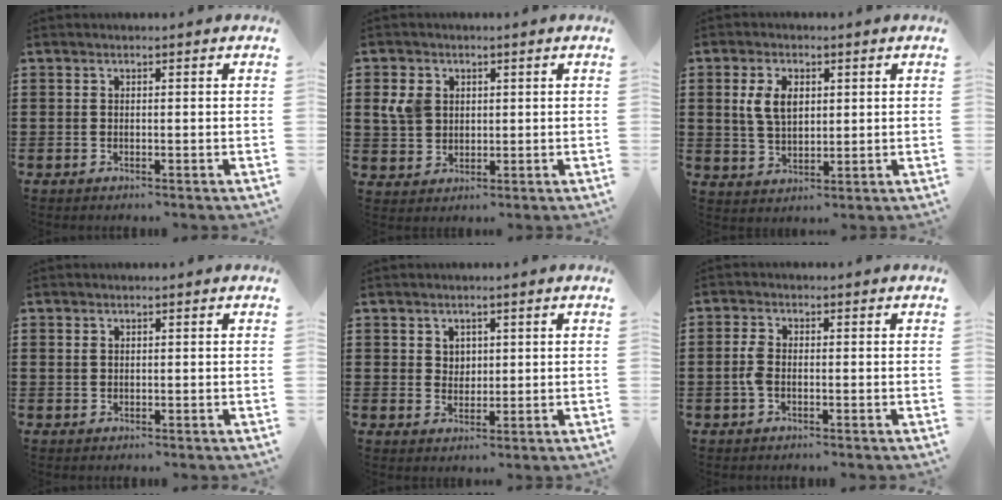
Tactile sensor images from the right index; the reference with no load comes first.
{"total": 4.8, "force": [1.1, 4.1, 2.4], "torque": [-0.077, 0.009, 0.016]}
{"total": 5.4, "force": [1.4, 3.3, 4.0], "torque": [-0.096, 0.010, 0.021]}
{"total": 0.7, "force": [0.3, 0.6, 0.3], "torque": [-0.007, 0.003, 0.007]}
{"total": 2.4, "force": [1.3, 1.9, 0.4], "torque": [-0.015, 0.010, 0.023]}
{"total": 2.7, "force": [-0.6, 1.5, 2.2], "torque": [-0.066, -0.006, -0.018]}